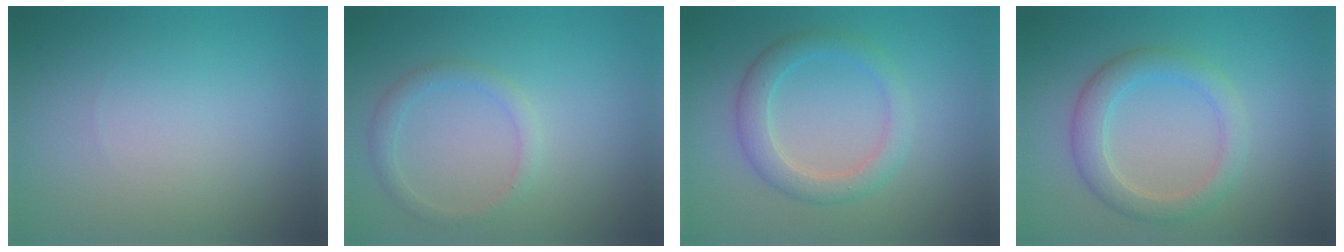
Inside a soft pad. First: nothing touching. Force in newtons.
{"total": 1.7, "press": 1.7, "slide": 0.2}
{"total": 3.0, "press": 3.0, "slide": 0.1}
{"total": 3.3, "press": 3.3, "slide": 0.2}